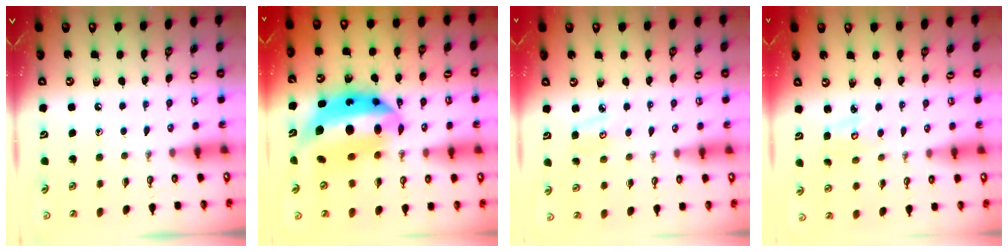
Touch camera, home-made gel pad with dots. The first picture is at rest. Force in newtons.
{"total": 18.4, "press": 18.3, "slide": 1.6}
{"total": 3.7, "press": 3.6, "slide": 0.4}
{"total": 2.5, "press": 2.5, "slide": 0.3}